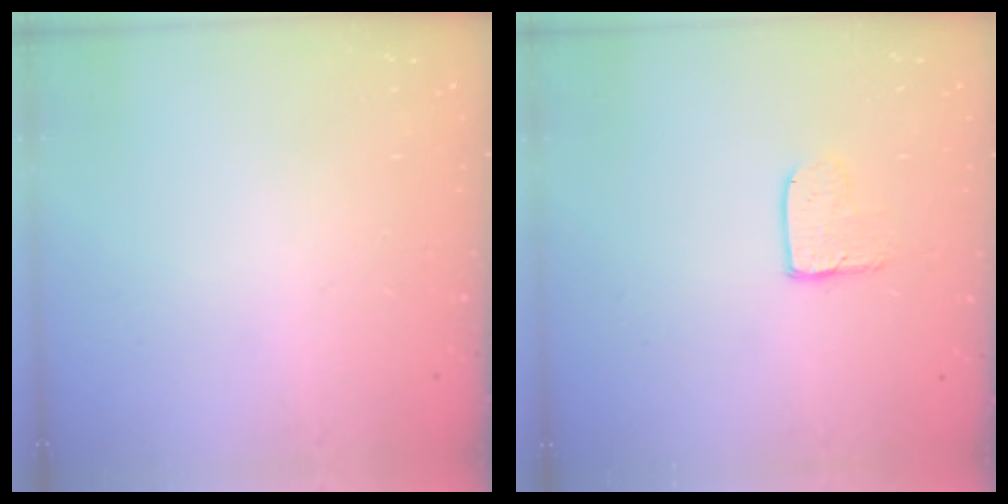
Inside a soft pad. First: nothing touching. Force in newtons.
{"total": 4.1, "press": 4.1, "slide": 0.3}